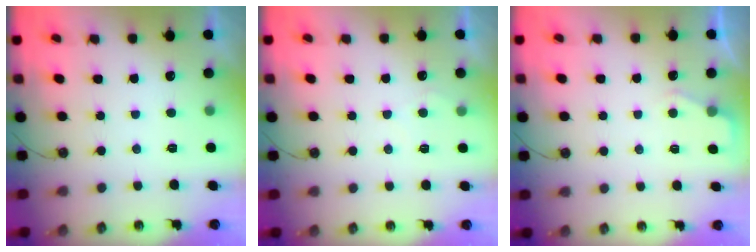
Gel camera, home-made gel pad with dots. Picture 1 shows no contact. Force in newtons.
{"total": 4.2, "press": 4.1, "slide": 0.5}
{"total": 2.8, "press": 2.7, "slide": 0.5}